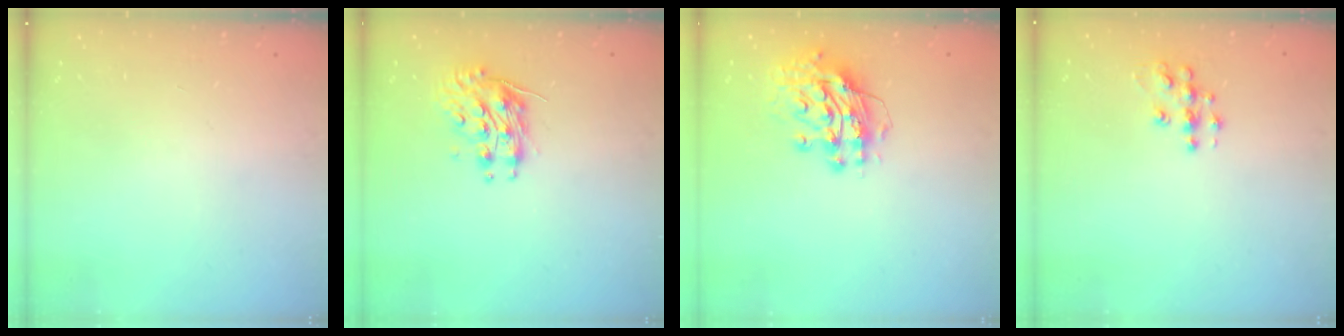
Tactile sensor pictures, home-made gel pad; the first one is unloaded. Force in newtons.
{"total": 9.2, "press": 9.2, "slide": 0.2}
{"total": 12.9, "press": 12.8, "slide": 1.2}
{"total": 7.9, "press": 7.9, "slide": 0.3}